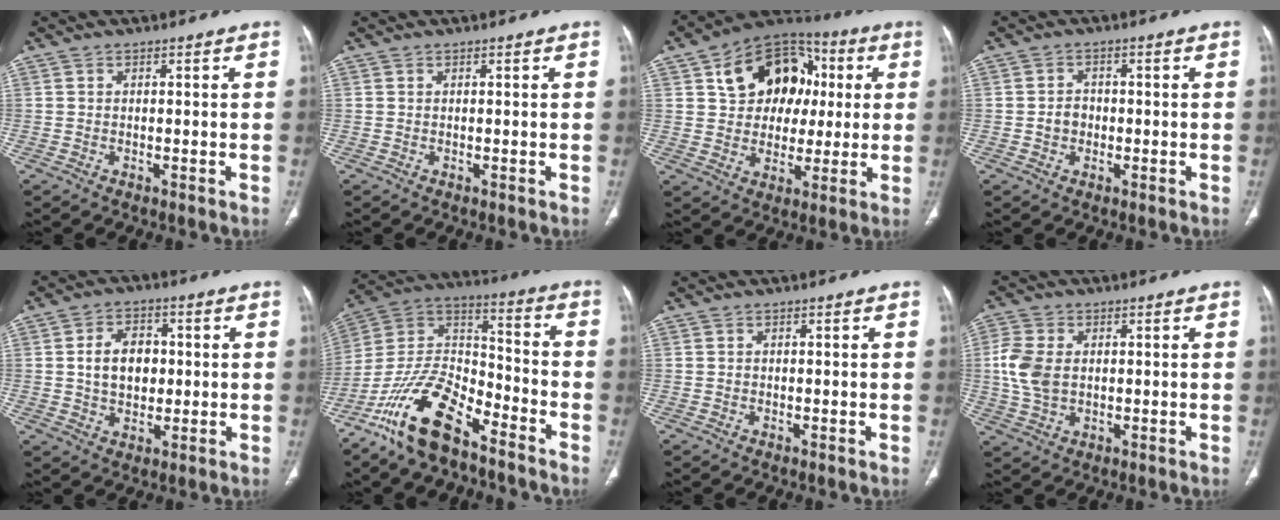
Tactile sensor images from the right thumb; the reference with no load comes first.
{"total": 0.0}
{"total": 18.0, "force": [4.4, 13.5, 11.0], "torque": [-0.123, 0.020, 0.069]}
{"total": 2.9, "force": [-0.6, 2.5, 1.3], "torque": [-0.008, 0.011, -0.012]}
{"total": 8.4, "force": [0.6, 6.1, 5.7], "torque": [-0.069, 0.009, 0.010]}
{"total": 18.0, "force": [-12.1, 7.5, 11.0], "torque": [-0.194, 0.078, -0.225]}
{"total": 0.0}
{"total": 7.9, "force": [0.5, 5.6, 5.6], "torque": [-0.123, 0.005, 0.013]}